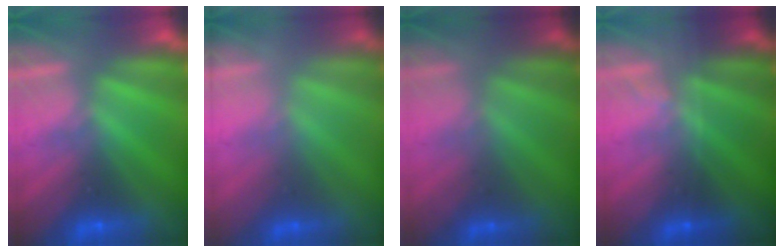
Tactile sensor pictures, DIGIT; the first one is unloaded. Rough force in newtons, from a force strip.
{"total": 1.7}
{"total": 1.8}
{"total": 1.6}